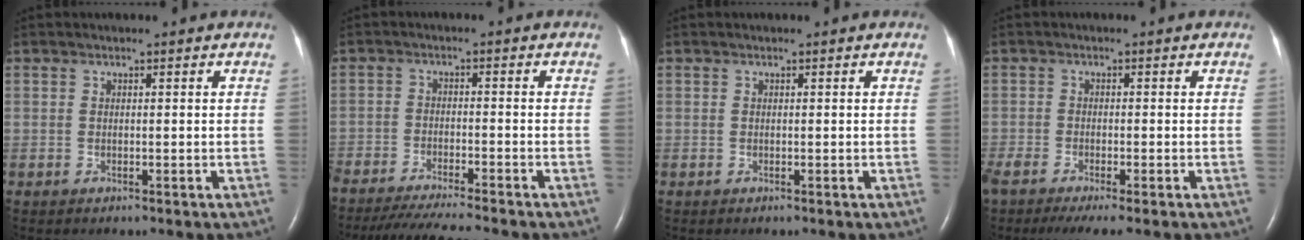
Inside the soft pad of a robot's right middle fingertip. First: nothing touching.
{"total": 10.8, "force": [-9.8, -0.2, 4.7], "torque": [-0.063, -0.027, -0.157]}
{"total": 0.0}
{"total": 9.3, "force": [-7.6, 1.2, 5.4], "torque": [-0.084, -0.017, -0.119]}